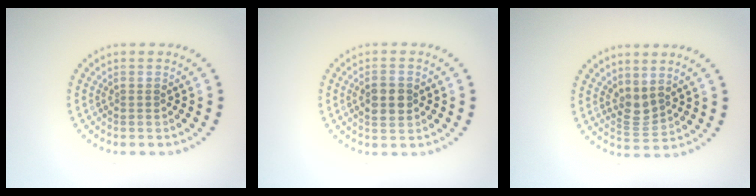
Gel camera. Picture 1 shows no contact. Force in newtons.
{"total": 2.9, "press": 2.9, "slide": 0.1}
{"total": 2.0, "press": 1.6, "slide": 1.2}